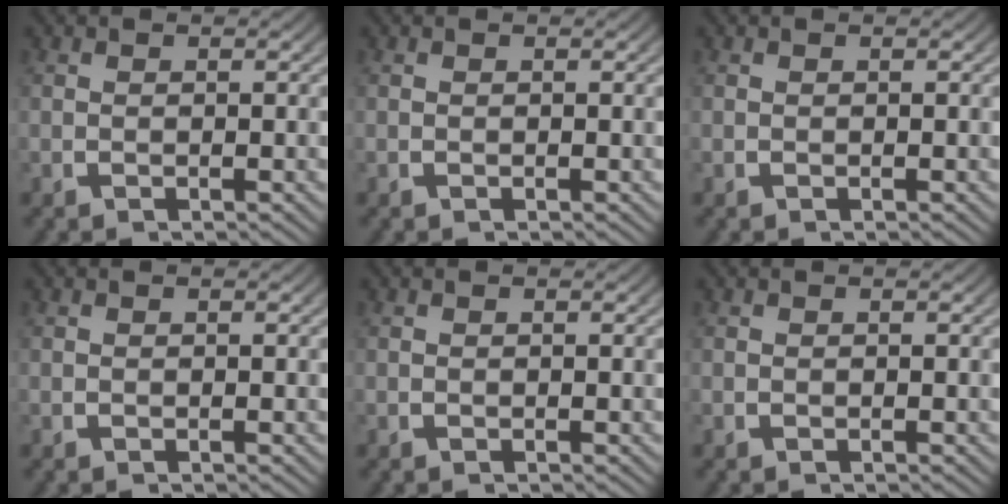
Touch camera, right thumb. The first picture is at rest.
{"total": 0.0}
{"total": 0.0}
{"total": 0.0}
{"total": 0.0}
{"total": 0.0}